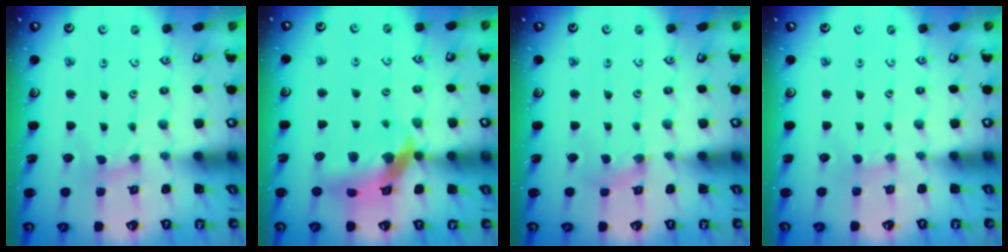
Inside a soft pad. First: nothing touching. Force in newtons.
{"total": 14.3, "press": 14.2, "slide": 2.1}
{"total": 0.6, "press": 0.6, "slide": 0.1}
{"total": 0.0}